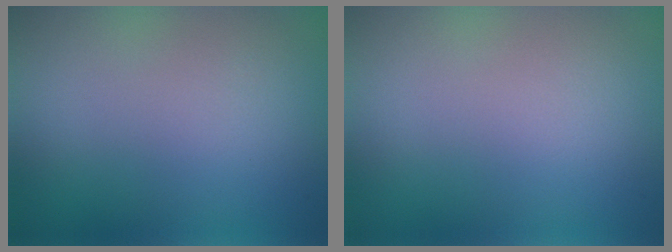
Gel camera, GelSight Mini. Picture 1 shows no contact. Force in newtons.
{"total": 0.0}